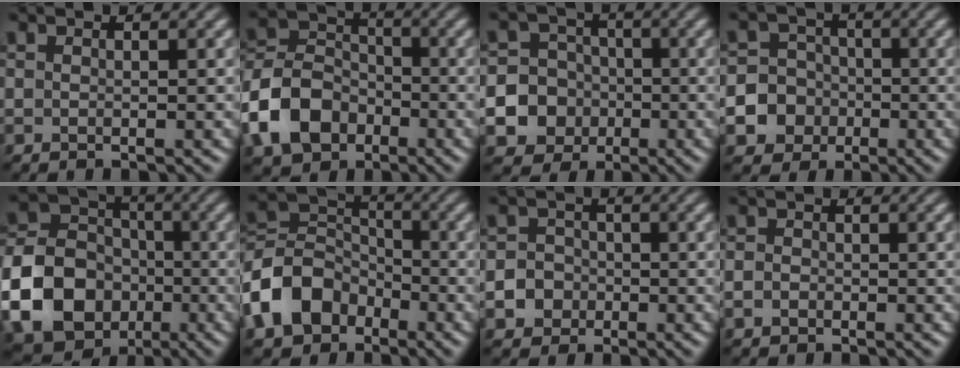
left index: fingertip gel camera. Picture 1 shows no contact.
{"total": 6.9, "force": [-3.8, 4.9, 3.1], "torque": [-0.072, 0.006, -0.076]}
{"total": 11.5, "force": [-4.5, 10.5, 1.1], "torque": [-0.057, -0.030, -0.086]}
{"total": 7.0, "force": [-3.4, 6.1, 0.3], "torque": [-0.009, -0.009, -0.067]}
{"total": 10.7, "force": [-4.1, 8.4, 5.2], "torque": [-0.132, -0.011, -0.073]}
{"total": 7.1, "force": [-4.2, 5.1, 2.7], "torque": [-0.063, 0.008, -0.086]}
{"total": 2.5, "force": [-1.5, 2.0, -0.2], "torque": [0.015, 0.003, -0.020]}
{"total": 1.0, "force": [-0.9, 0.1, -0.4], "torque": [-0.002, -0.001, -0.004]}